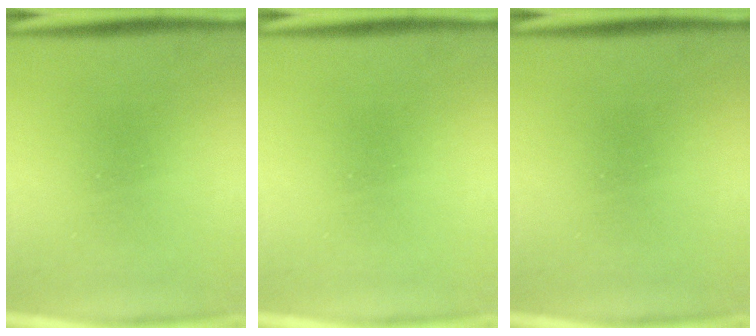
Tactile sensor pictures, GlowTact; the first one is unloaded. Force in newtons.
{"total": 0.0}
{"total": 0.0}